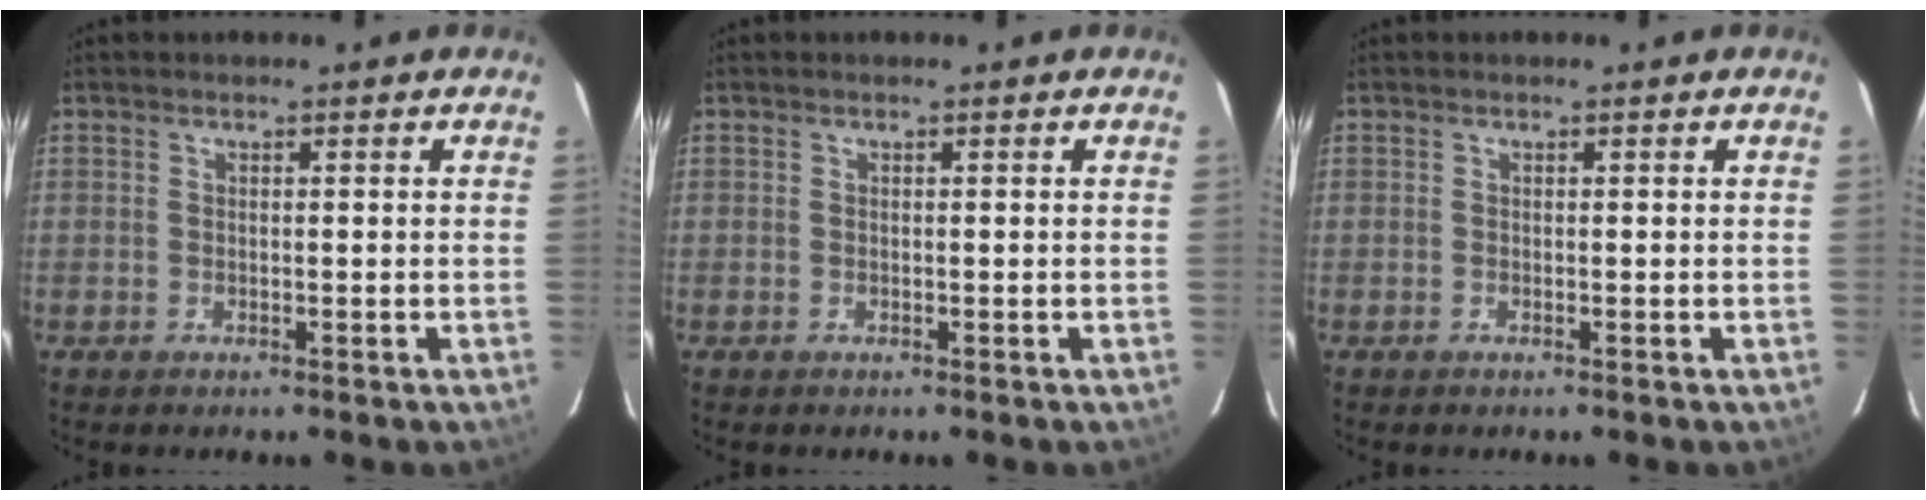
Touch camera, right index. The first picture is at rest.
{"total": 0.0}
{"total": 0.0}